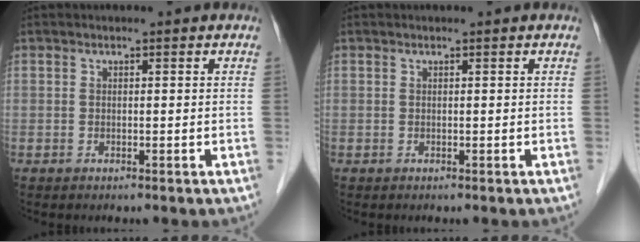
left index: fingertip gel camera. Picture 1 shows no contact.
{"total": 0.0}